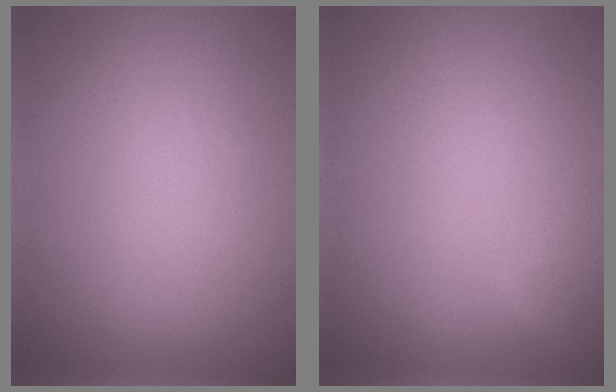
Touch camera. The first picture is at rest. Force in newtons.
{"total": 2.4, "press": 2.4, "slide": 0.2}